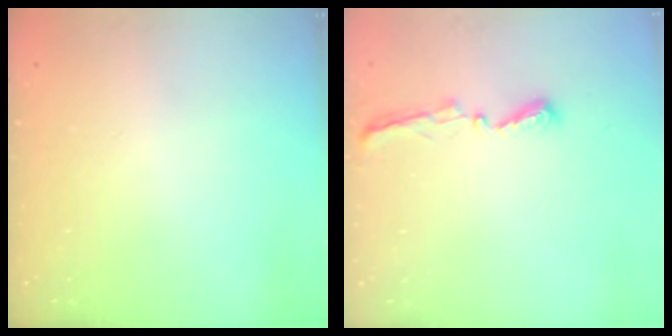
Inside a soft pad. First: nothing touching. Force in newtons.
{"total": 5.5, "press": 5.5, "slide": 0.5}